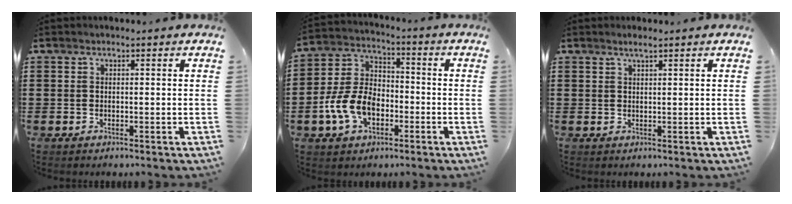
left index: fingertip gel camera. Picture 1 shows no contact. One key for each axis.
{"total": 9.3, "fx": -3.5, "fy": 5.8, "fz": 6.3, "tx": -0.157, "ty": 0.007, "tz": -0.071}
{"total": 1.2, "fx": 0.9, "fy": 0.0, "fz": 0.8, "tx": -0.017, "ty": 0.001, "tz": 0.017}